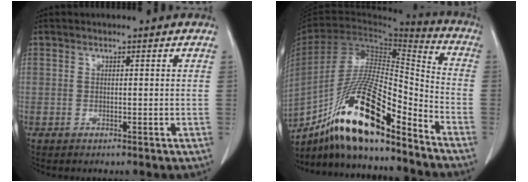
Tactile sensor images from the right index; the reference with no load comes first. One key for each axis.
{"total": 20.2, "fx": -14.0, "fy": 3.3, "fz": 14.1, "tx": -0.276, "ty": -0.008, "tz": -0.252}